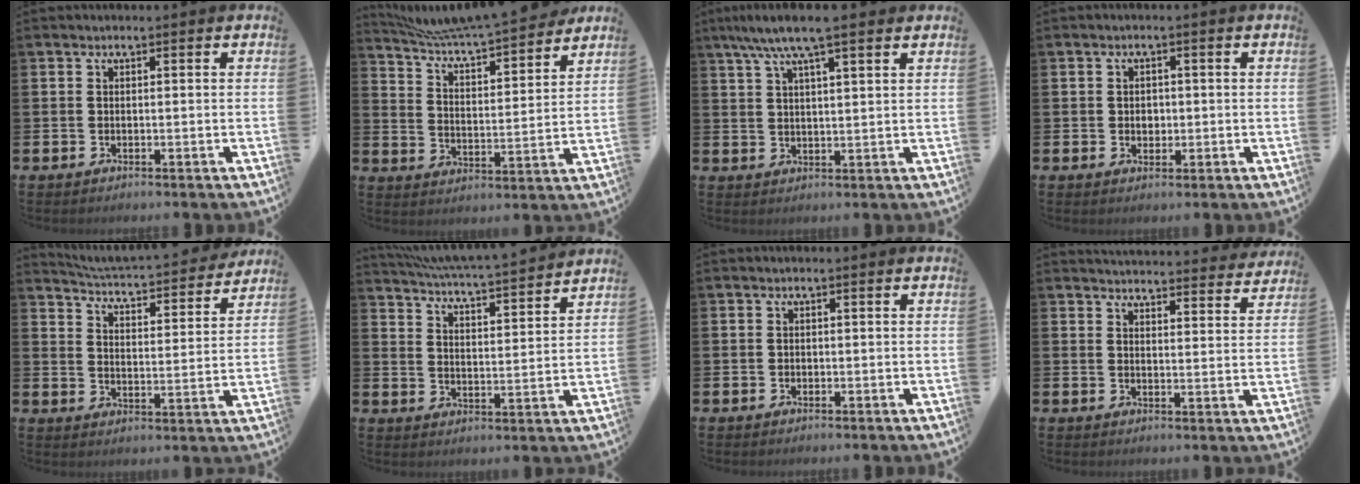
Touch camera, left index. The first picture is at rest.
{"total": 7.2, "force": [7.0, -0.2, 1.6], "torque": [-0.063, -0.060, 0.119]}
{"total": 7.1, "force": [5.8, 0.8, 4.1], "torque": [-0.092, -0.010, 0.103]}
{"total": 1.7, "force": [0.2, 1.4, 0.9], "torque": [0.000, 0.002, -0.003]}
{"total": 4.6, "force": [4.5, 0.2, 0.6], "torque": [-0.038, -0.044, 0.072]}
{"total": 5.9, "force": [5.8, -0.2, 0.9], "torque": [-0.046, -0.051, 0.101]}
{"total": 0.5, "force": [0.0, 0.5, 0.1], "torque": [-0.001, 0.004, -0.002]}
{"total": 4.5, "force": [4.4, 0.5, 0.3], "torque": [-0.006, -0.037, 0.077]}